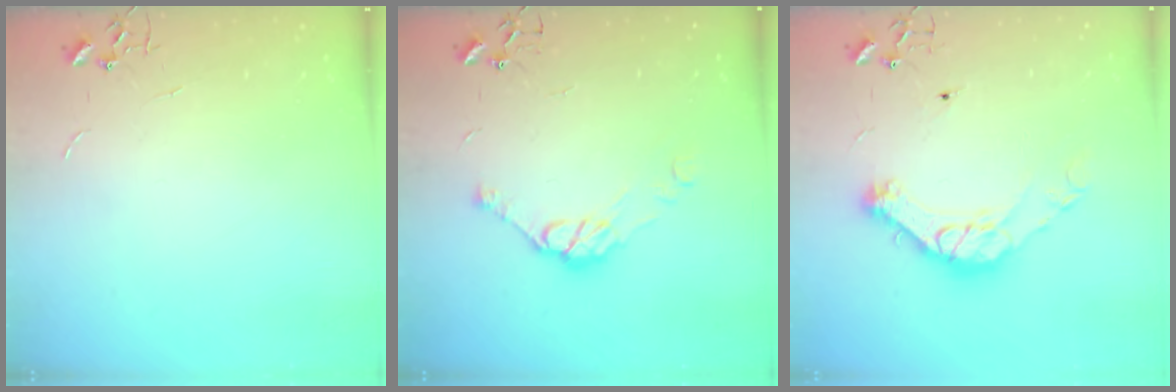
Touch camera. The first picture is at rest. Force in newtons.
{"total": 10.1, "press": 10.0, "slide": 0.7}
{"total": 14.5, "press": 14.5, "slide": 1.1}